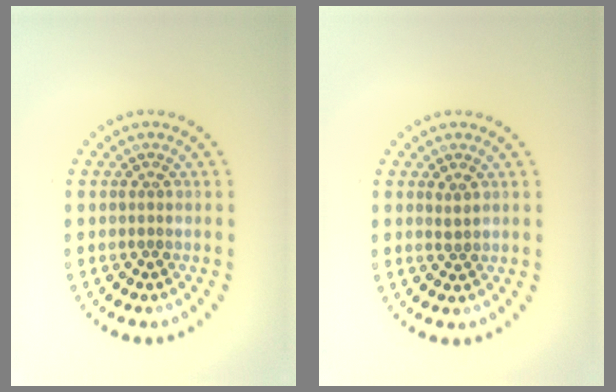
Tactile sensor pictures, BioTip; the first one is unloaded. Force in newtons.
{"total": 0.5, "press": 0.5, "slide": 0.2}